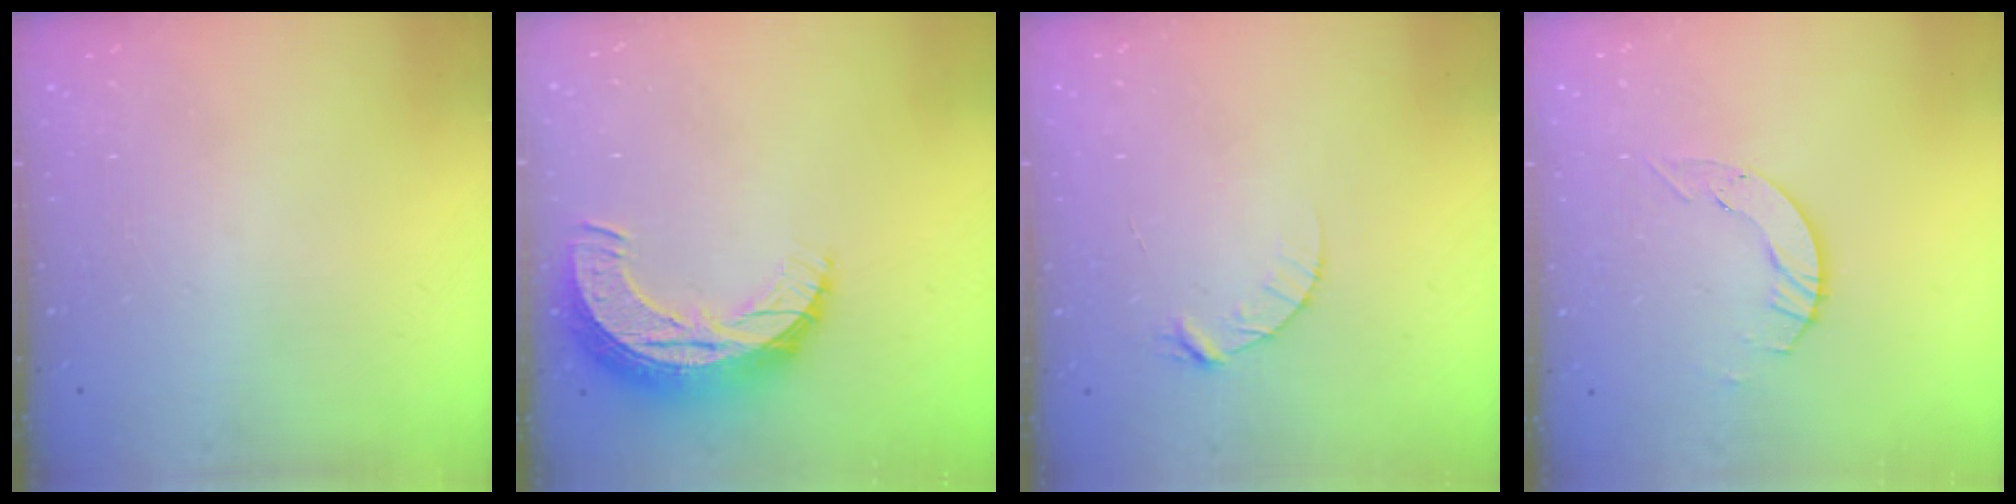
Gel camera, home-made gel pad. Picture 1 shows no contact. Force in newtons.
{"total": 10.9, "press": 10.9, "slide": 0.7}
{"total": 4.4, "press": 4.4, "slide": 0.4}
{"total": 4.0, "press": 4.0, "slide": 0.5}